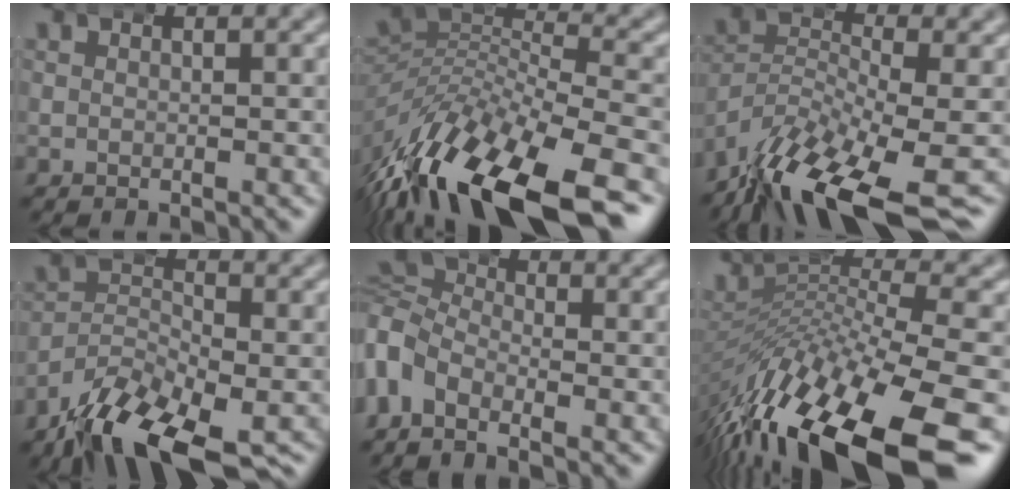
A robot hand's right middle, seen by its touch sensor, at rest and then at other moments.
{"total": 11.6, "force": [-6.3, 5.6, 7.9], "torque": [-0.143, -0.026, -0.093]}
{"total": 8.7, "force": [-5.1, 3.7, 6.0], "torque": [-0.118, -0.033, -0.073]}
{"total": 7.6, "force": [-4.6, 3.1, 5.2], "torque": [-0.078, -0.015, -0.073]}
{"total": 6.8, "force": [-0.9, 6.2, 2.6], "torque": [-0.067, -0.013, -0.031]}
{"total": 13.0, "force": [-4.9, 5.8, 10.5], "torque": [-0.186, -0.018, -0.059]}